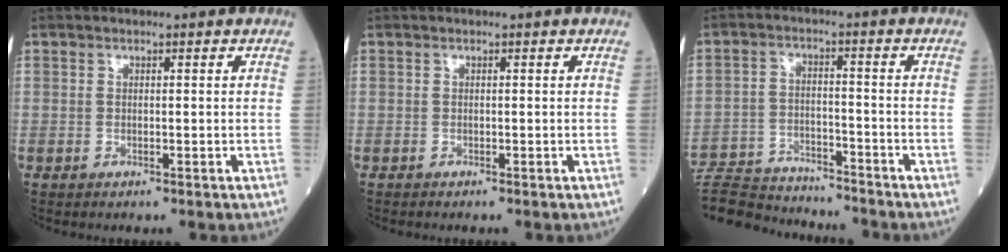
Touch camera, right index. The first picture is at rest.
{"total": 0.0}
{"total": 12.5, "force": [-12.1, 1.8, 2.5], "torque": [-0.043, 0.011, -0.200]}